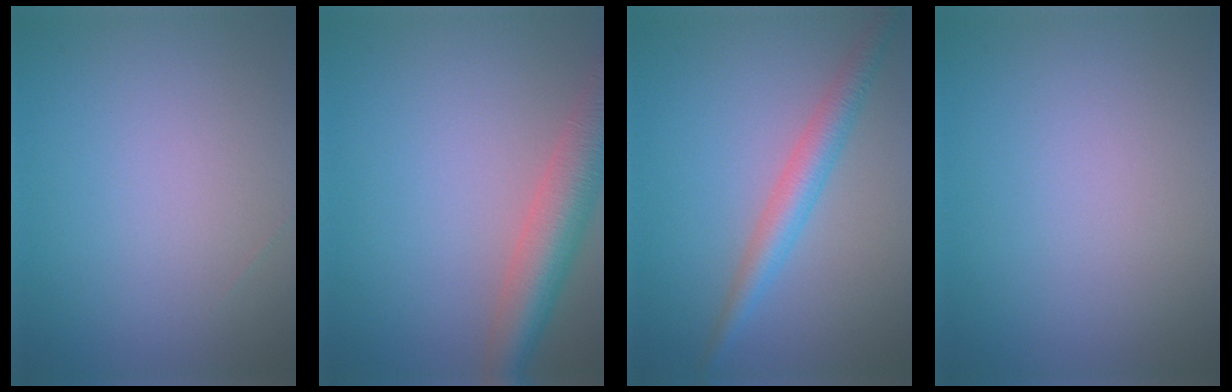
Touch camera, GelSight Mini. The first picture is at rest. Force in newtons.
{"total": 5.9, "press": 5.8, "slide": 0.2}
{"total": 3.2, "press": 3.2, "slide": 0.2}
{"total": 0.0}